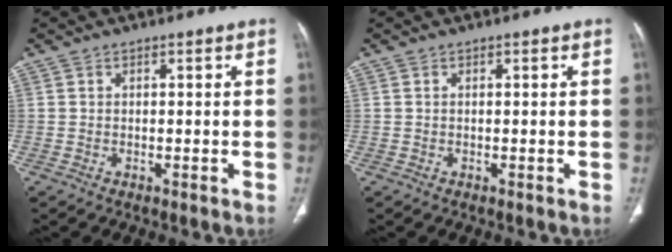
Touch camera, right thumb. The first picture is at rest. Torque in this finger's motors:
{"motor_torque": [-0.12, -0.22, -0.37, 0.36, -0.05]}